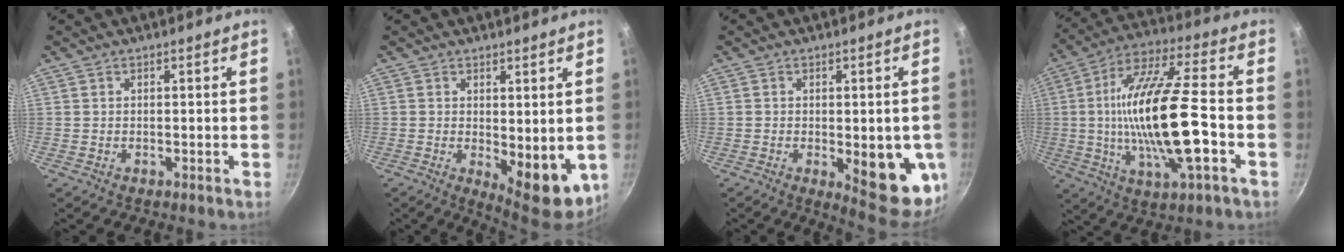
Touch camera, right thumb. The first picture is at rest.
{"total": 9.5, "force": [-0.6, 4.3, 8.4], "torque": [-0.089, -0.008, 0.006]}
{"total": 13.7, "force": [-2.6, 5.1, 12.4], "torque": [-0.117, -0.015, -0.025]}
{"total": 21.5, "force": [-3.0, 6.0, 20.4], "torque": [-0.376, 0.019, -0.057]}